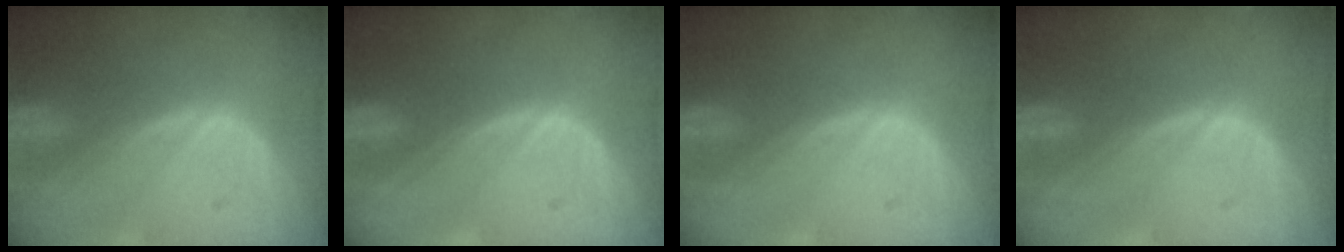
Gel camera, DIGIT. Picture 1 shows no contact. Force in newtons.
{"total": 0.0}
{"total": 0.0}
{"total": 0.0}